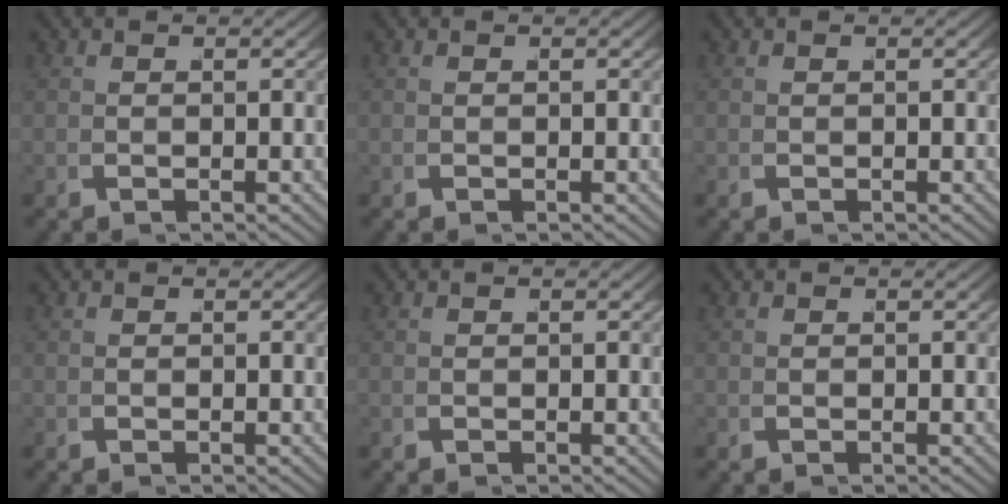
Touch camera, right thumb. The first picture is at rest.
{"total": 0.0}
{"total": 0.0}
{"total": 0.0}
{"total": 0.0}
{"total": 0.0}